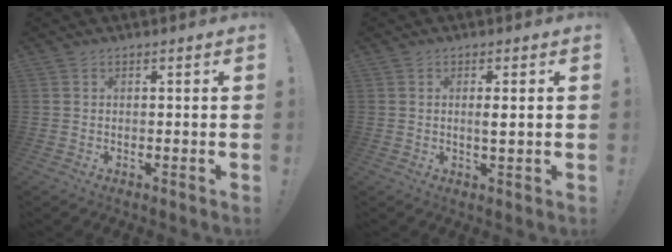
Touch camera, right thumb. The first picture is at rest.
{"total": 2.6, "force": [0.4, 0.1, 2.5], "torque": [-0.032, -0.010, 0.002]}